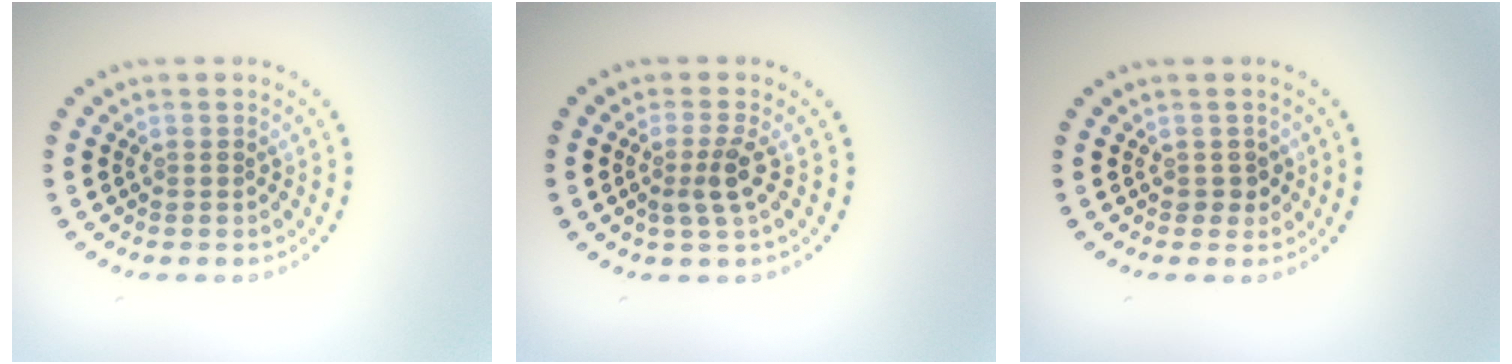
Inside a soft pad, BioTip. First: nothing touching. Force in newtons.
{"total": 2.4, "press": 1.8, "slide": 1.5}
{"total": 1.1, "press": 1.0, "slide": 0.5}